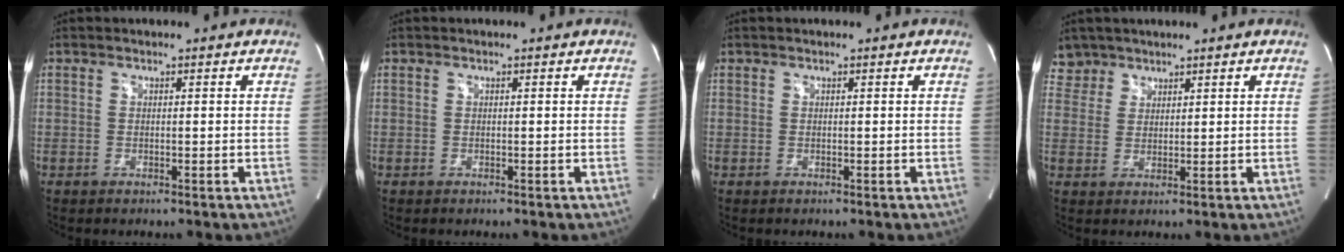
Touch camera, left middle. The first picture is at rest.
{"total": 0.0}
{"total": 0.0}
{"total": 3.6, "force": [2.9, 1.9, -0.7], "torque": [0.019, 0.006, 0.058]}